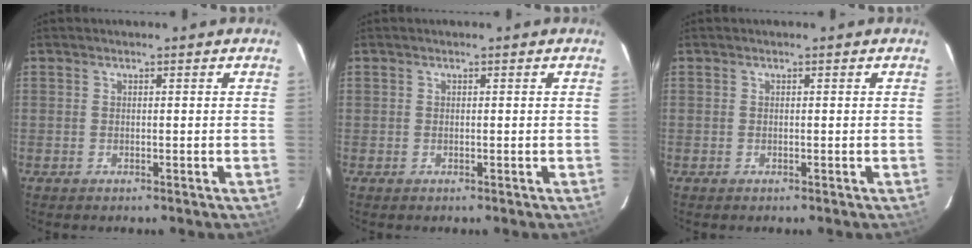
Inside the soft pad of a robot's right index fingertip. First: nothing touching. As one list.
[{"total": 0.0}, {"total": 0.0}]